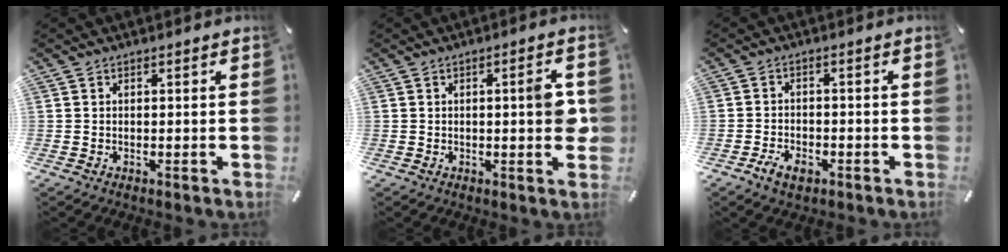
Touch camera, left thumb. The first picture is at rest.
{"total": 5.8, "force": [0.5, 1.3, 5.6], "torque": [-0.069, -0.008, -0.001]}
{"total": 4.2, "force": [-2.5, 2.4, 2.3], "torque": [-0.049, 0.010, -0.047]}